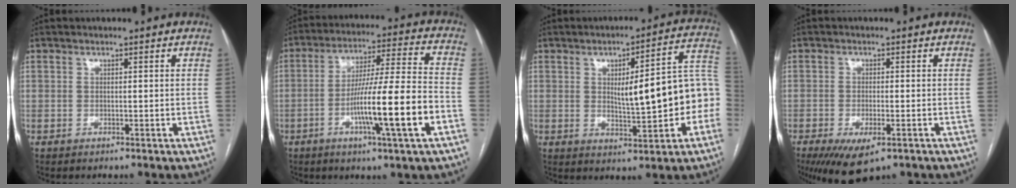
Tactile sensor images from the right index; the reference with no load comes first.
{"total": 15.5, "force": [-5.2, -0.4, 14.6], "torque": [-0.253, -0.002, -0.088]}
{"total": 13.9, "force": [-1.0, 2.8, 13.6], "torque": [-0.172, 0.034, -0.006]}
{"total": 7.4, "force": [-4.2, 2.4, 5.6], "torque": [-0.093, -0.018, -0.066]}